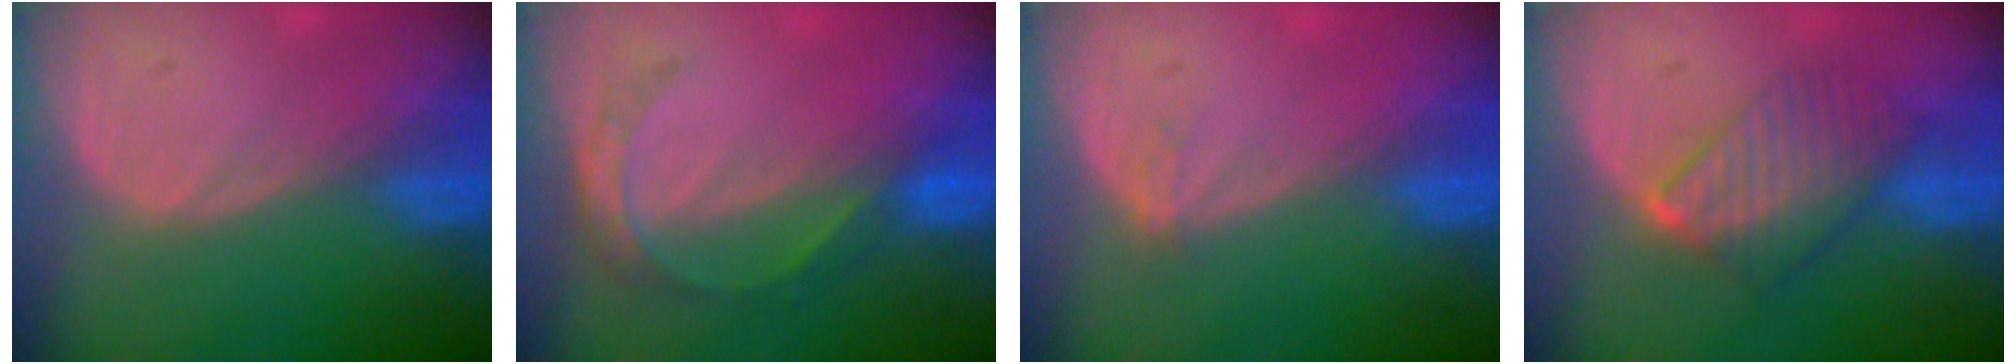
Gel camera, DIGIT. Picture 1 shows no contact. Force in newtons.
{"total": 5.6, "press": 4.8, "slide": 2.8}
{"total": 1.2, "press": 0.8, "slide": 0.8}
{"total": 6.4, "press": 6.3, "slide": 0.8}